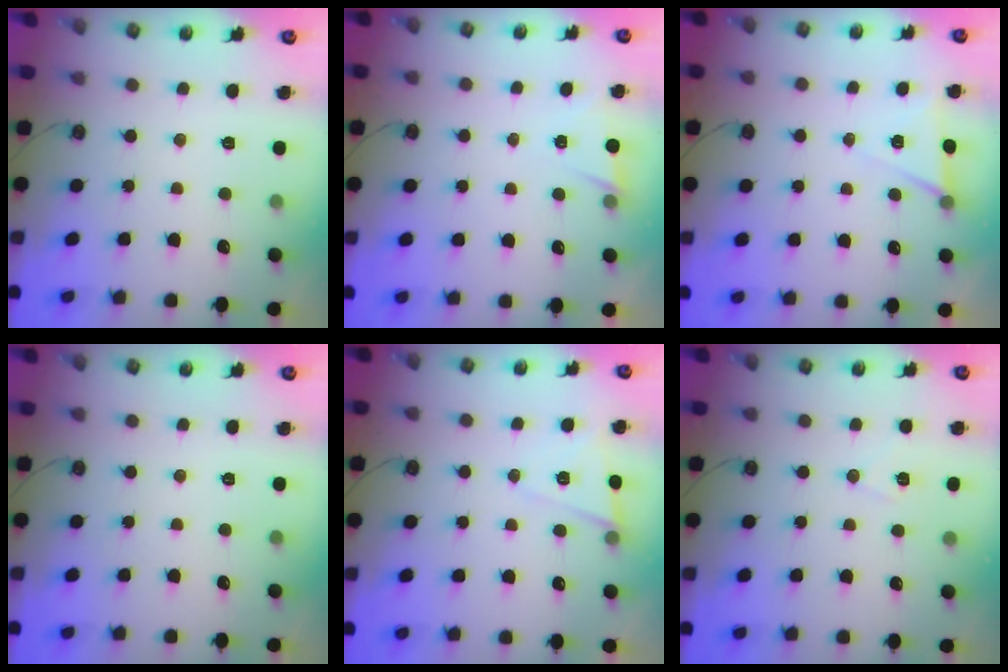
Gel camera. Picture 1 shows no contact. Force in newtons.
{"total": 1.5, "press": 1.3, "slide": 0.8}
{"total": 5.7, "press": 3.5, "slide": 4.5}
{"total": 0.0}
{"total": 6.3, "press": 6.2, "slide": 1.4}
{"total": 7.3, "press": 6.5, "slide": 3.4}